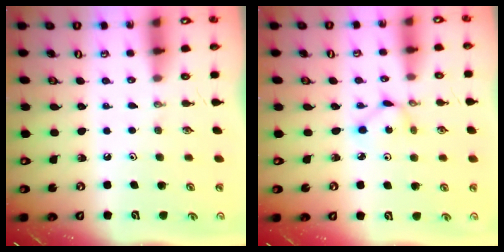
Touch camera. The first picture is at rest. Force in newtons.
{"total": 1.9, "press": 1.9, "slide": 0.1}